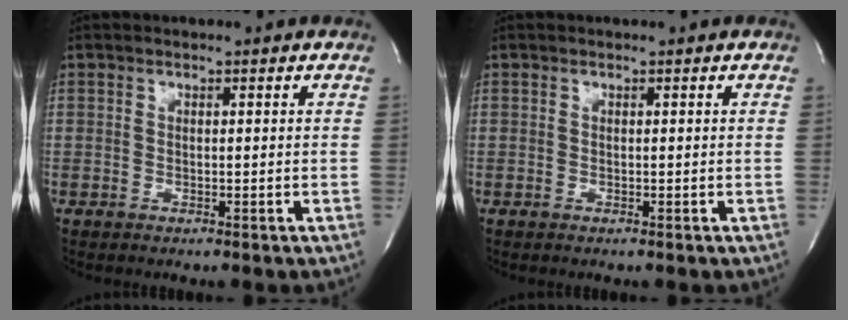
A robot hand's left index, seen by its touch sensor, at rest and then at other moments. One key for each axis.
{"total": 0.0}